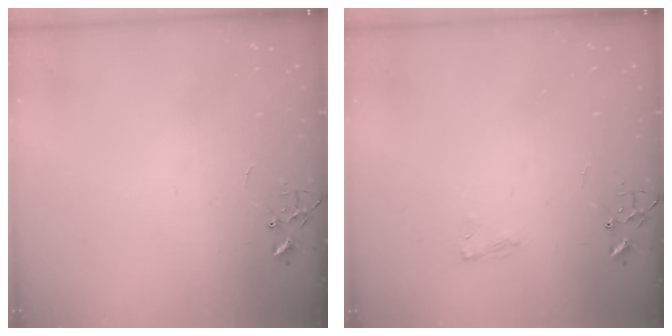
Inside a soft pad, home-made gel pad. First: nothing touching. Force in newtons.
{"total": 5.7, "press": 5.7, "slide": 0.7}